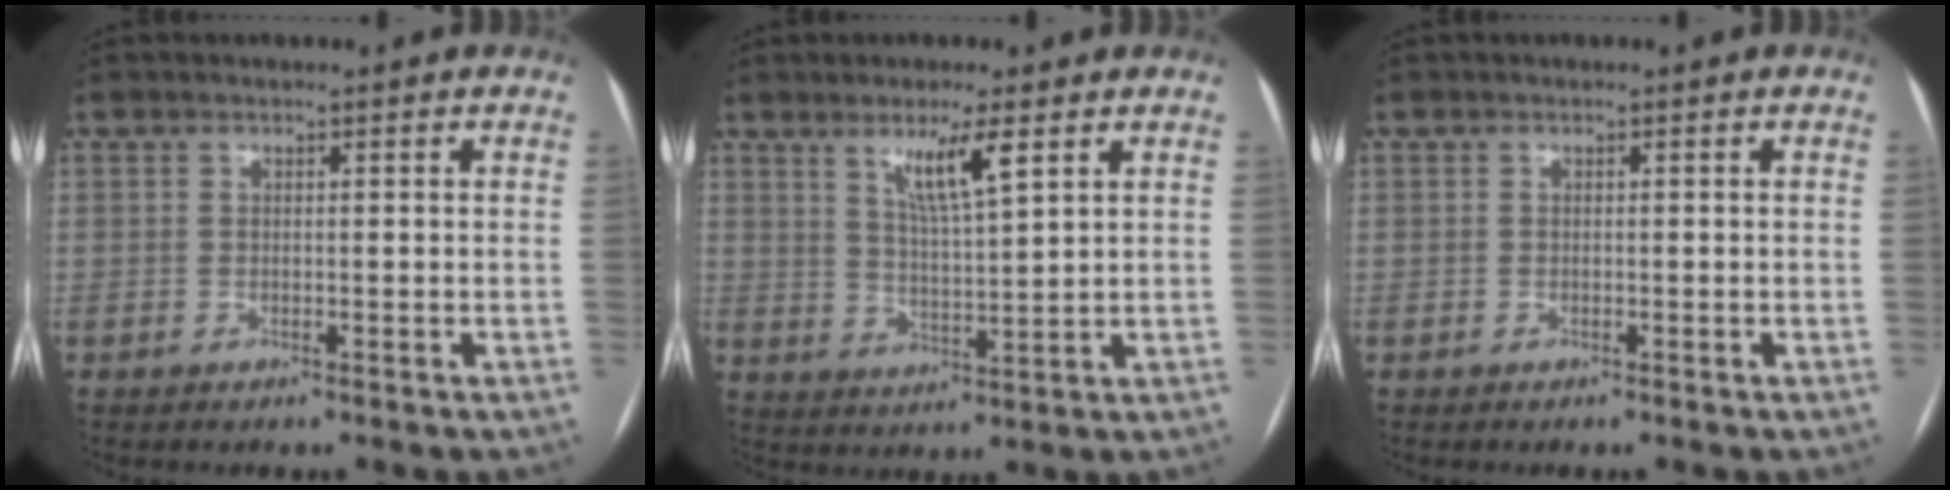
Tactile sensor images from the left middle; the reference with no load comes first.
{"total": 6.4, "force": [3.5, 0.1, 5.3], "torque": [-0.099, -0.009, 0.066]}
{"total": 0.0}